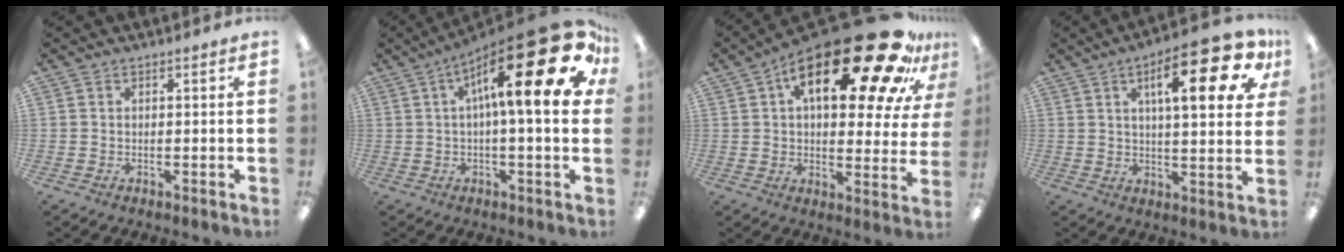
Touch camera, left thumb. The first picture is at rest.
{"total": 25.3, "force": [9.1, 6.5, 22.7], "torque": [-0.349, -0.053, 0.140]}
{"total": 28.8, "force": [15.5, 11.0, 21.7], "torque": [-0.331, -0.084, 0.247]}
{"total": 17.8, "force": [7.8, 5.6, 14.9], "torque": [-0.211, -0.022, 0.111]}